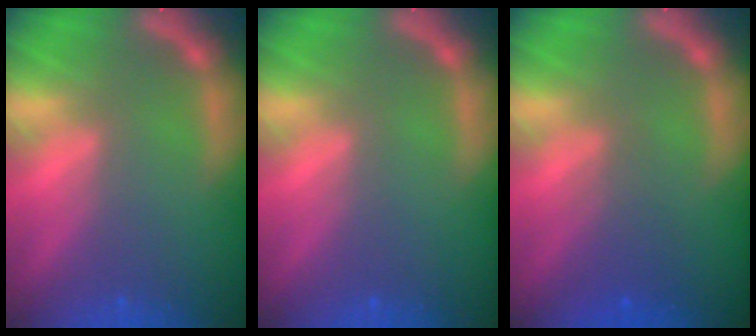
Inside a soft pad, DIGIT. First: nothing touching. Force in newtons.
{"total": 0.0}
{"total": 2.5}